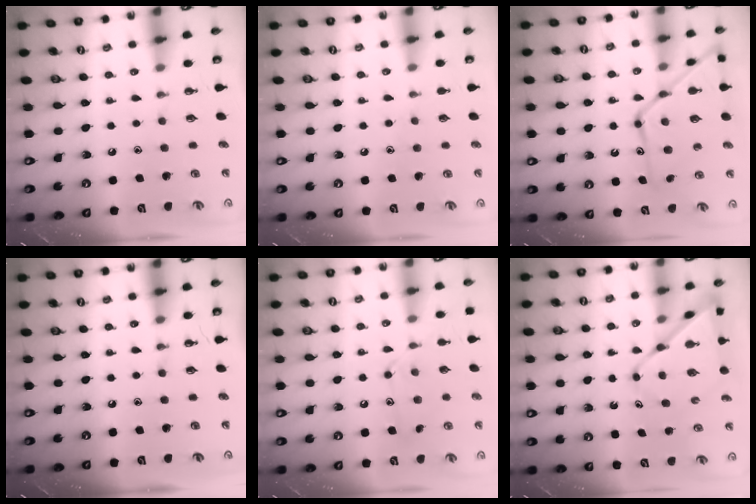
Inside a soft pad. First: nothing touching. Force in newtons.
{"total": 5.9, "press": 5.9, "slide": 0.6}
{"total": 18.0, "press": 17.9, "slide": 1.5}
{"total": 0.0}
{"total": 11.6, "press": 11.6, "slide": 0.7}
{"total": 10.1, "press": 10.1, "slide": 1.0}